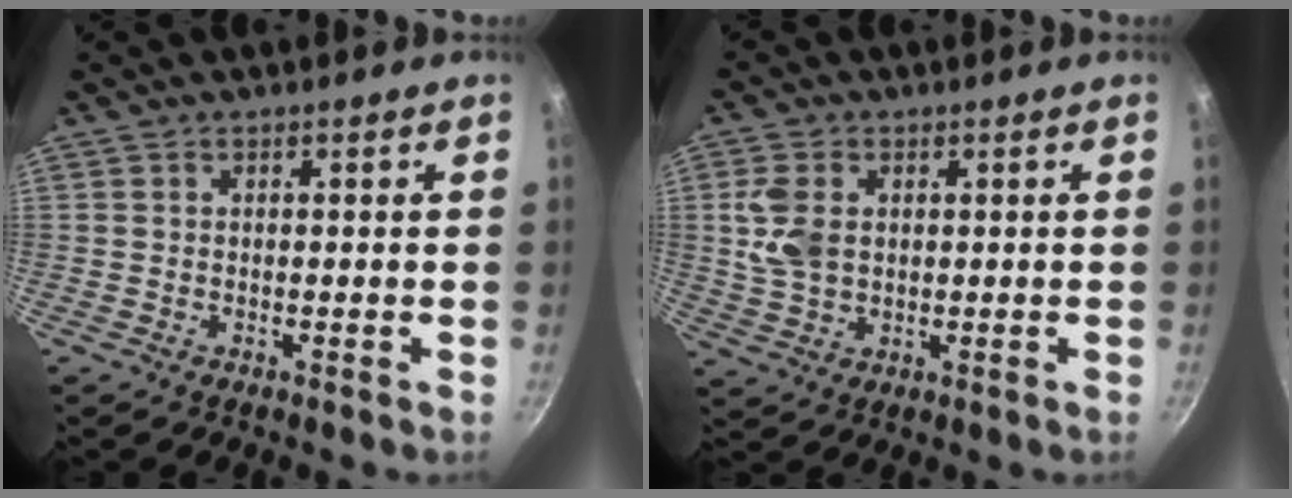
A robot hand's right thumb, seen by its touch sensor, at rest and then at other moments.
{"total": 7.1, "force": [1.2, 4.9, 5.0], "torque": [-0.098, -0.002, 0.026]}